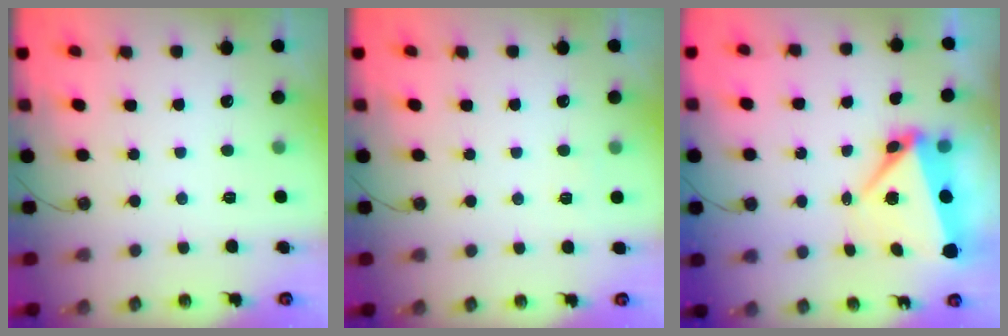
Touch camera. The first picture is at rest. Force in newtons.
{"total": 2.7, "press": 2.4, "slide": 1.3}
{"total": 7.0, "press": 6.7, "slide": 1.9}